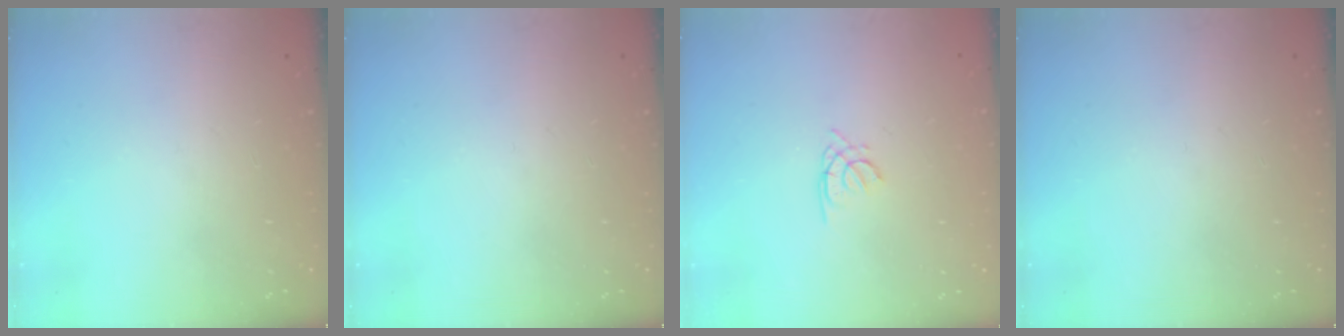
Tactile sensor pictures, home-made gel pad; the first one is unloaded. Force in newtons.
{"total": 0.0}
{"total": 1.3, "press": 1.2, "slide": 0.4}
{"total": 0.0}